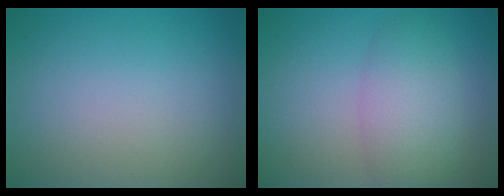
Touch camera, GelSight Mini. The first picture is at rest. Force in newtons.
{"total": 4.6, "press": 4.6, "slide": 0.2}